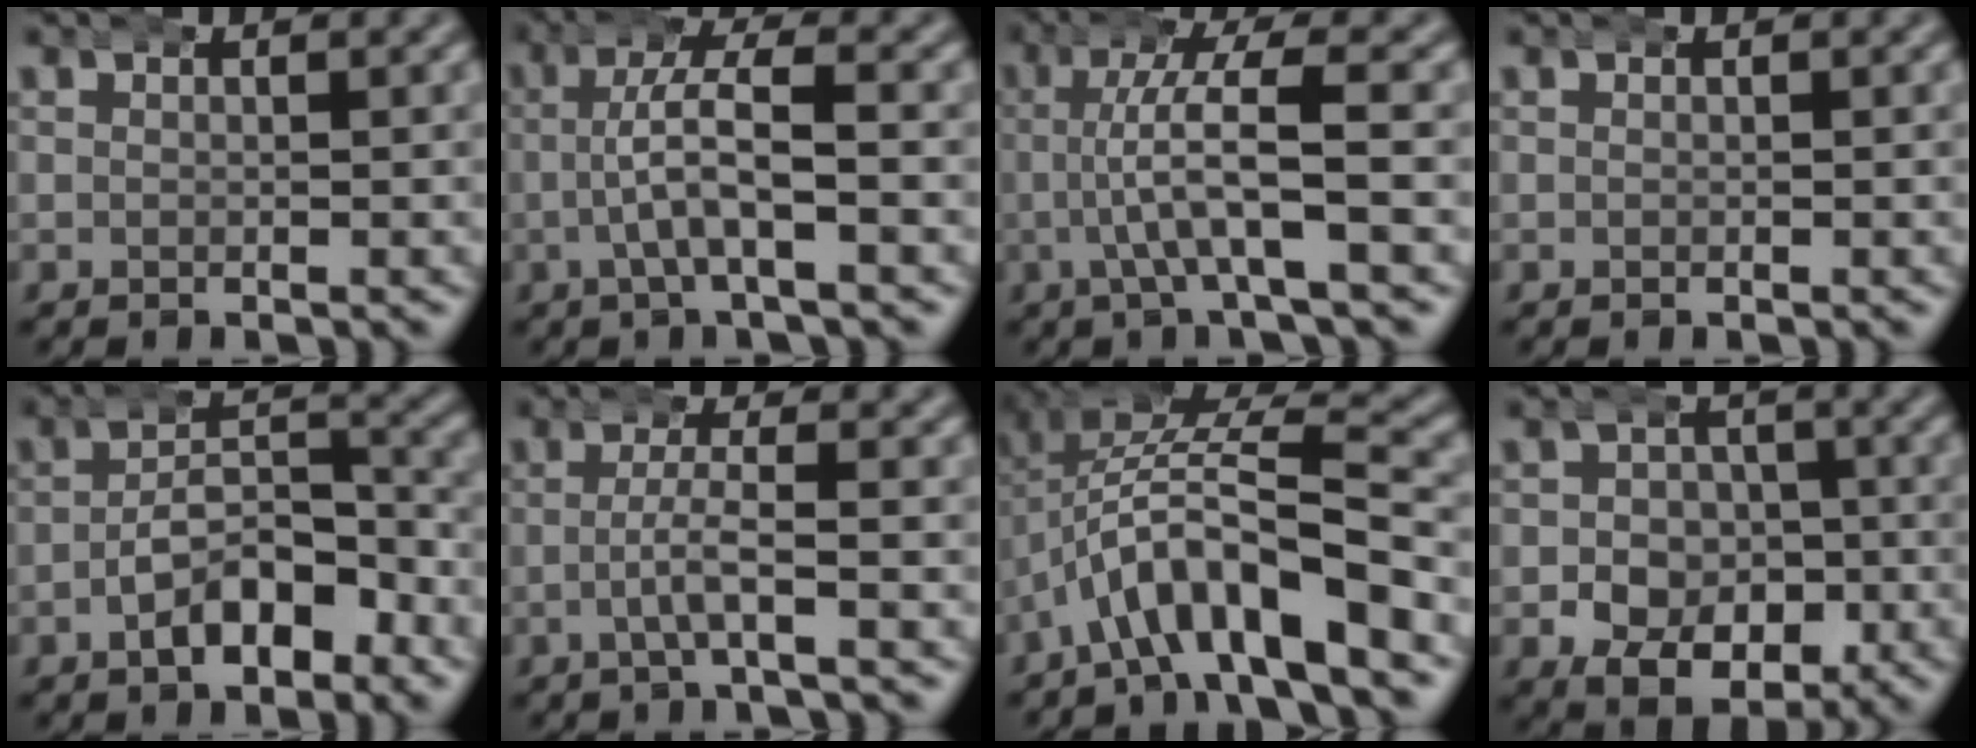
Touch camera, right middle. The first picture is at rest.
{"total": 4.1, "force": [-0.5, 1.0, 4.0], "torque": [-0.070, 0.011, -0.016]}
{"total": 5.0, "force": [0.0, 0.8, 5.0], "torque": [-0.092, 0.007, -0.008]}
{"total": 0.0}
{"total": 5.5, "force": [-3.0, 2.8, 3.6], "torque": [-0.042, -0.001, -0.051]}
{"total": 2.3, "force": [-1.1, -0.2, 2.0], "torque": [-0.038, 0.004, -0.022]}
{"total": 8.0, "force": [-2.9, 4.3, 6.1], "torque": [-0.115, -0.013, -0.040]}
{"total": 8.4, "force": [-2.7, 6.7, 4.3], "torque": [-0.060, -0.038, -0.033]}